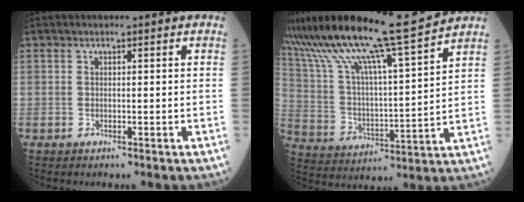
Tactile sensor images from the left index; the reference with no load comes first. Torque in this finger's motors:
{"motor_torque": [0.50, -1.63, 1.05, 0.21]}